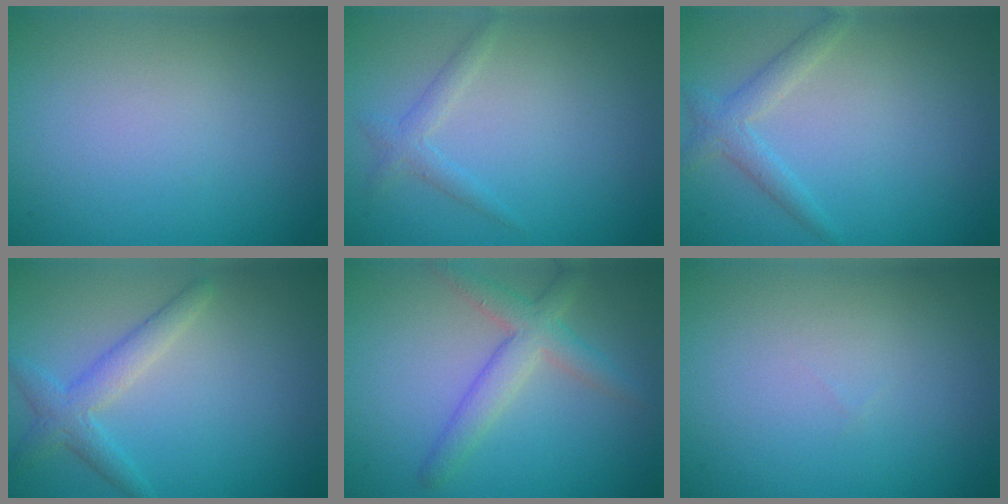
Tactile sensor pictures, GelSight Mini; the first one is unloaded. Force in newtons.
{"total": 1.5, "press": 1.5, "slide": 0.1}
{"total": 2.0, "press": 2.0, "slide": 0.1}
{"total": 2.7, "press": 2.7, "slide": 0.1}
{"total": 3.7, "press": 3.7, "slide": 0.1}
{"total": 0.0}